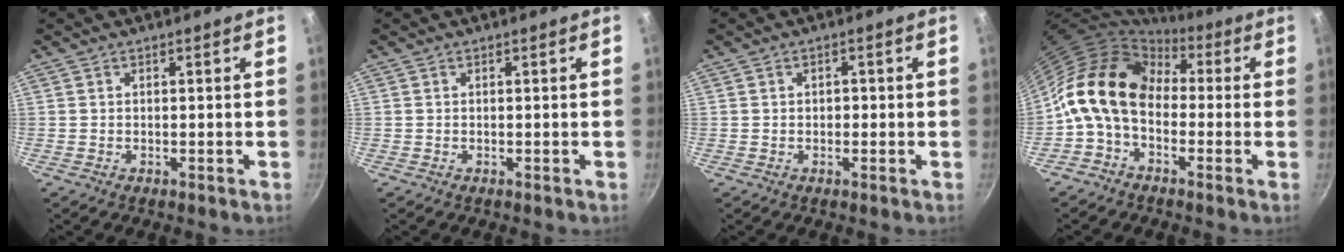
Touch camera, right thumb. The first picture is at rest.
{"total": 0.0}
{"total": 1.2, "force": [-0.1, 1.0, 0.7], "torque": [-0.005, 0.005, -0.003]}
{"total": 14.8, "force": [-0.1, 10.6, 10.2], "torque": [-0.161, 0.038, -0.026]}